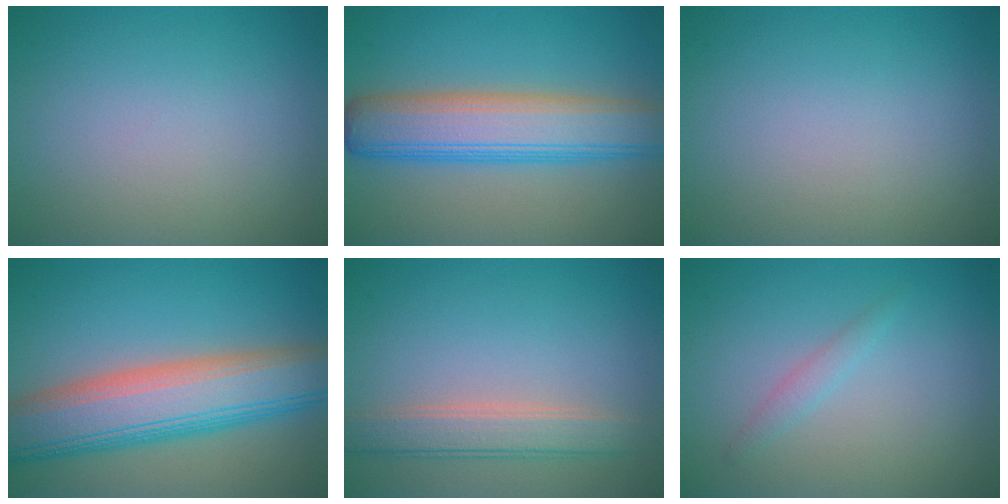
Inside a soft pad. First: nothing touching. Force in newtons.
{"total": 8.1, "press": 8.1, "slide": 0.3}
{"total": 0.0}
{"total": 10.1, "press": 10.1, "slide": 0.4}
{"total": 3.3, "press": 3.3, "slide": 0.3}
{"total": 1.1, "press": 1.1, "slide": 0.1}